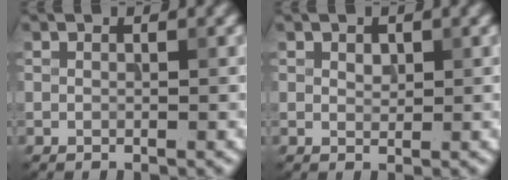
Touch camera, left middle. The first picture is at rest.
{"total": 1.0, "force": [0.5, 0.7, 0.6], "torque": [-0.011, -0.002, 0.010]}